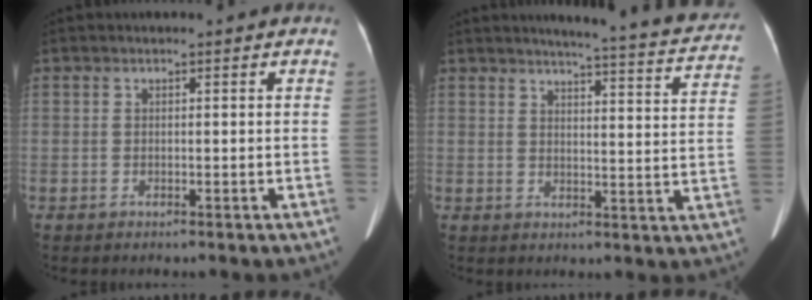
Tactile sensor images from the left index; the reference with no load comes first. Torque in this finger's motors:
{"motor_torque": [0.54, -0.90, 0.01, 0.00]}